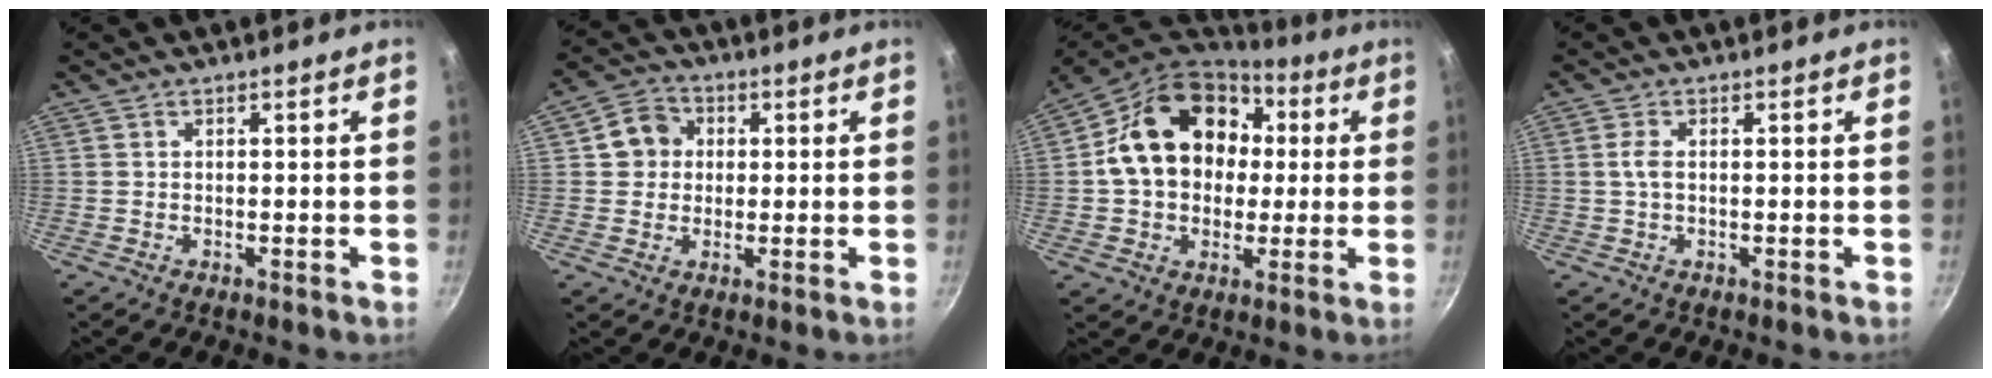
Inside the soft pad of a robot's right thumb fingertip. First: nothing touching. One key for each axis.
{"total": 6.2, "fx": 1.0, "fy": 5.7, "fz": 2.4, "tx": -0.007, "ty": 0.011, "tz": 0.004}
{"total": 20.0, "fx": 3.0, "fy": 15.5, "fz": 12.3, "tx": -0.191, "ty": 0.033, "tz": 0.045}
{"total": 2.1, "fx": 0.1, "fy": 1.0, "fz": 1.9, "tx": -0.046, "ty": 0.005, "tz": -0.001}